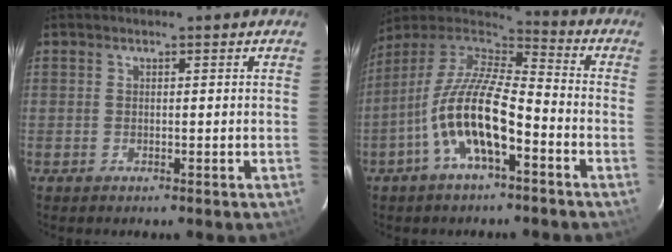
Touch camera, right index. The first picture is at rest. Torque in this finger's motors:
{"motor_torque": [1.10, -0.82, 1.05, 0.21]}